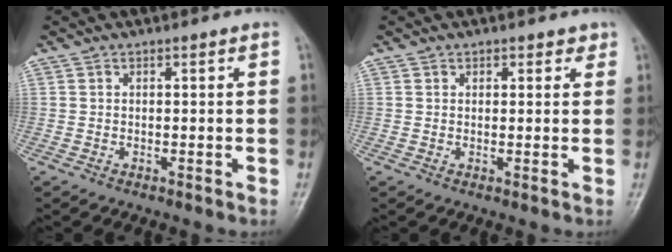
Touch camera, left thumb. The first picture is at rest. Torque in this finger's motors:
{"motor_torque": [-0.30, 0.04, -0.55, -0.08, -0.03]}